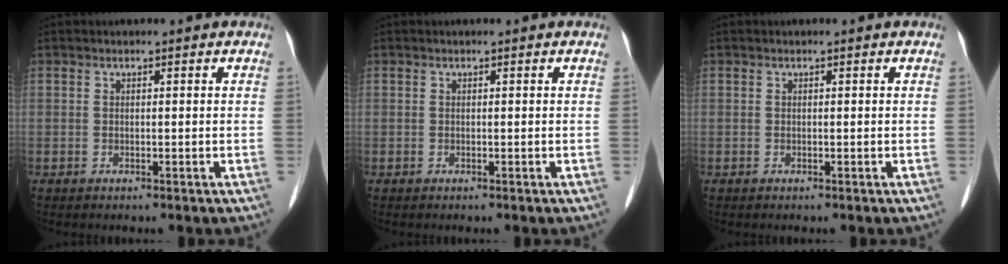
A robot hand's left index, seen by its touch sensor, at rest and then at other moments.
{"total": 0.0}
{"total": 0.0}